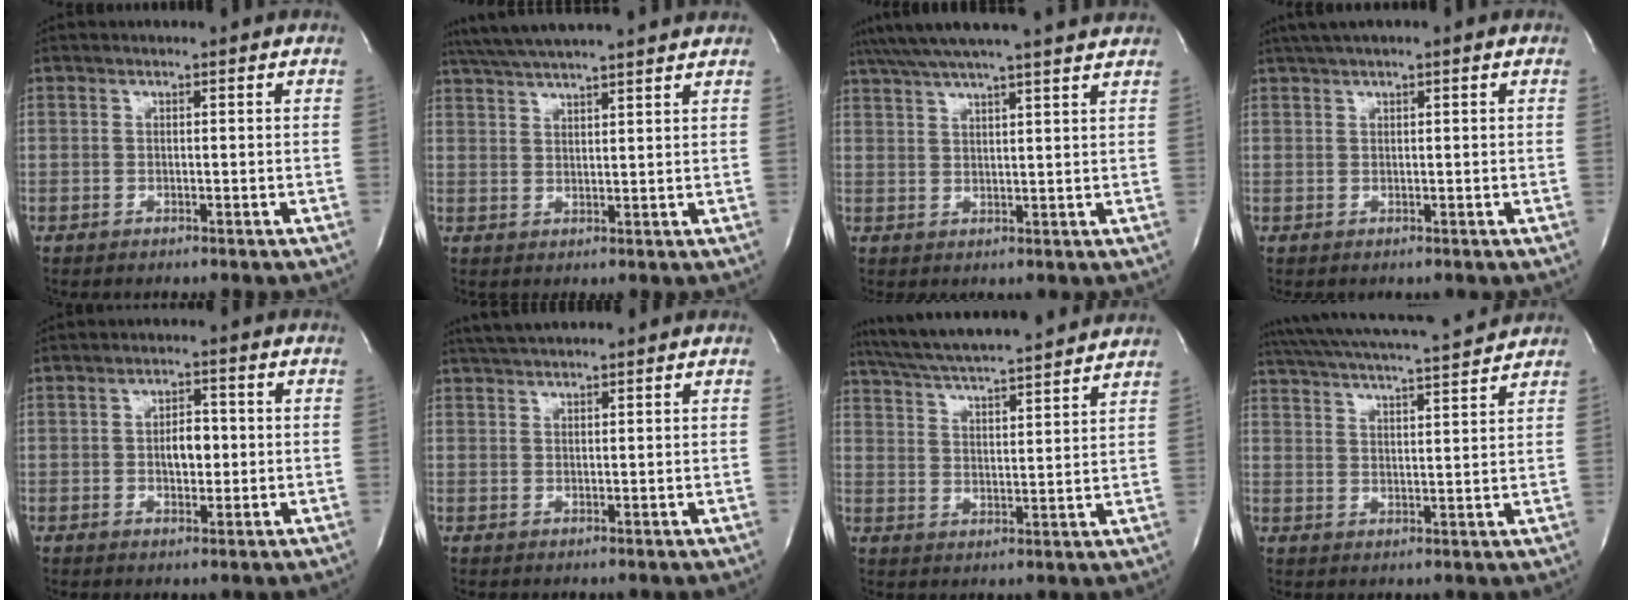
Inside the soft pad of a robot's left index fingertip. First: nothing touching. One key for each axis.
{"total": 14.2, "fx": 12.6, "fy": 0.3, "fz": 6.5, "tx": -0.121, "ty": 0.028, "tz": 0.184}
{"total": 16.8, "fx": 15.0, "fy": -0.2, "fz": 7.5, "tx": -0.131, "ty": 0.009, "tz": 0.203}
{"total": 3.3, "fx": 2.1, "fy": 0.2, "fz": 2.5, "tx": -0.048, "ty": 0.016, "tz": 0.036}
{"total": 3.9, "fx": -0.4, "fy": 2.0, "fz": 3.3, "tx": -0.049, "ty": -0.005, "tz": -0.005}
{"total": 4.6, "fx": 4.1, "fy": 0.3, "fz": 2.1, "tx": -0.035, "ty": 0.022, "tz": 0.072}
{"total": 18.8, "fx": 17.0, "fy": 0.9, "fz": 8.0, "tx": -0.141, "ty": 0.015, "tz": 0.250}
{"total": 16.0, "fx": 14.6, "fy": 0.5, "fz": 6.4, "tx": -0.125, "ty": 0.006, "tz": 0.211}